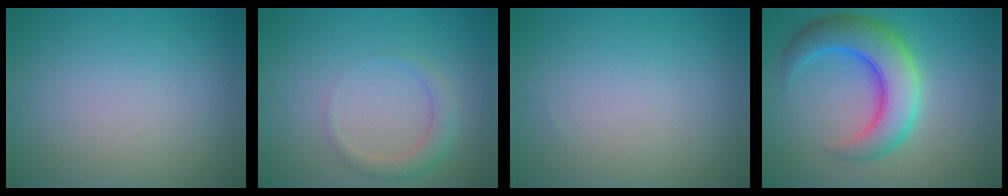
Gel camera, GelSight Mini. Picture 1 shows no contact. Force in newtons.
{"total": 2.1, "press": 2.1, "slide": 0.1}
{"total": 0.0}
{"total": 7.6, "press": 7.6, "slide": 0.3}